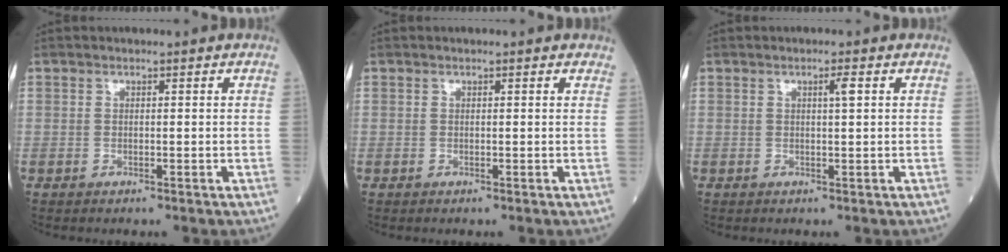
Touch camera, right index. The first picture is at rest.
{"total": 0.8, "force": [0.7, 0.3, 0.3], "torque": [-0.010, 0.005, 0.003]}
{"total": 1.6, "force": [0.6, 0.0, 1.5], "torque": [-0.024, 0.000, 0.008]}